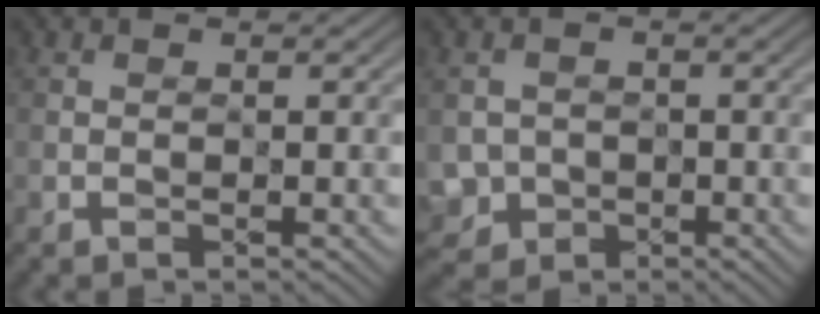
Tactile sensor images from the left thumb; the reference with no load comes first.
{"total": 2.8, "force": [-1.1, 2.5, -0.1], "torque": [-0.003, -0.005, -0.026]}